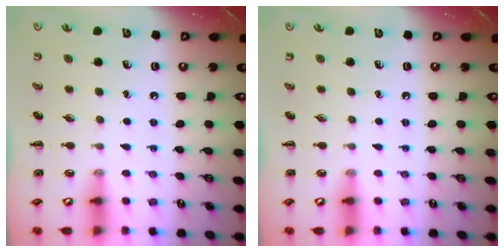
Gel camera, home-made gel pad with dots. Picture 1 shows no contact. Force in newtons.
{"total": 0.0}